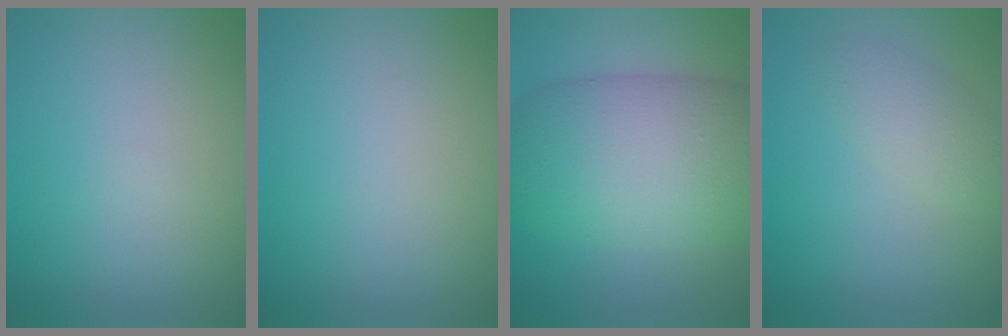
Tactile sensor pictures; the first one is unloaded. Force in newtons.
{"total": 0.0}
{"total": 11.5, "press": 11.4, "slide": 0.5}
{"total": 2.1, "press": 2.1, "slide": 0.0}